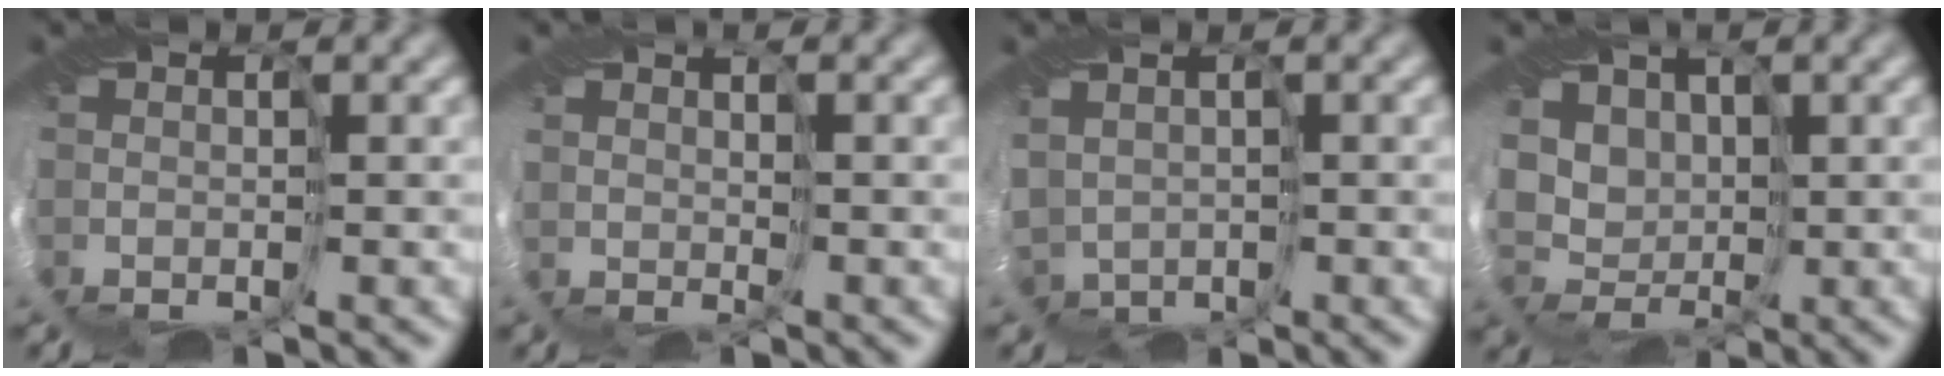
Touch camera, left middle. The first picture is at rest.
{"total": 2.3, "force": [1.6, -0.9, -1.5], "torque": [0.017, 0.005, 0.032]}
{"total": 2.3, "force": [0.7, 2.0, 1.0], "torque": [-0.037, -0.003, 0.010]}
{"total": 3.4, "force": [2.9, 1.5, -1.0], "torque": [-0.015, -0.002, 0.074]}